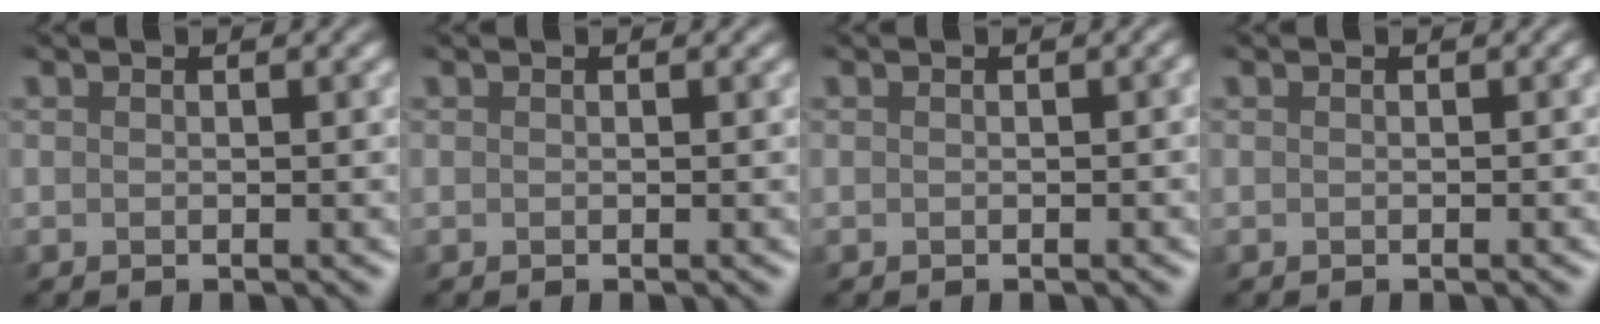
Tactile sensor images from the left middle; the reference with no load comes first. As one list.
[{"total": 0.0}, {"total": 0.8, "force": [-0.2, 0.3, 0.6], "torque": [-0.004, 0.006, -0.006]}, {"total": 0.0}]